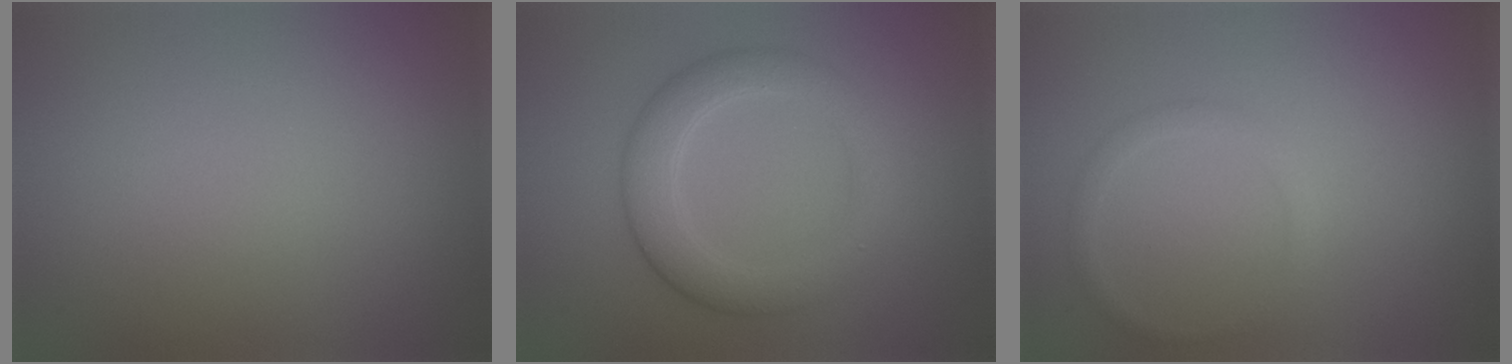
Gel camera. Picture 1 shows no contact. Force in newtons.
{"total": 4.4, "press": 4.4, "slide": 0.1}
{"total": 1.1, "press": 1.1, "slide": 0.1}